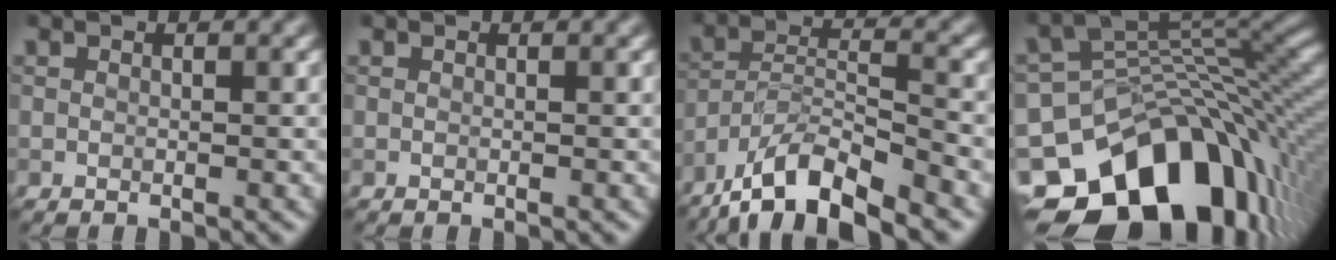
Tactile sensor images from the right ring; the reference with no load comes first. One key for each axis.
{"total": 0.0}
{"total": 8.8, "fx": -7.1, "fy": 2.2, "fz": 4.8, "tx": -0.079, "ty": 0.002, "tz": -0.133}
{"total": 15.8, "fx": -7.3, "fy": 10.4, "fz": 9.3, "tx": -0.161, "ty": -0.008, "tz": -0.118}